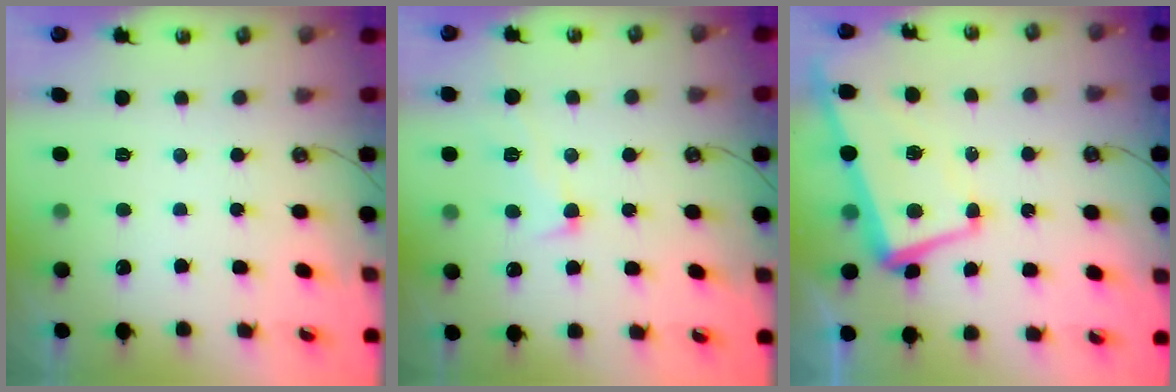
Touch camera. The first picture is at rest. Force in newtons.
{"total": 2.6, "press": 2.4, "slide": 1.0}
{"total": 2.2, "press": 1.4, "slide": 1.8}